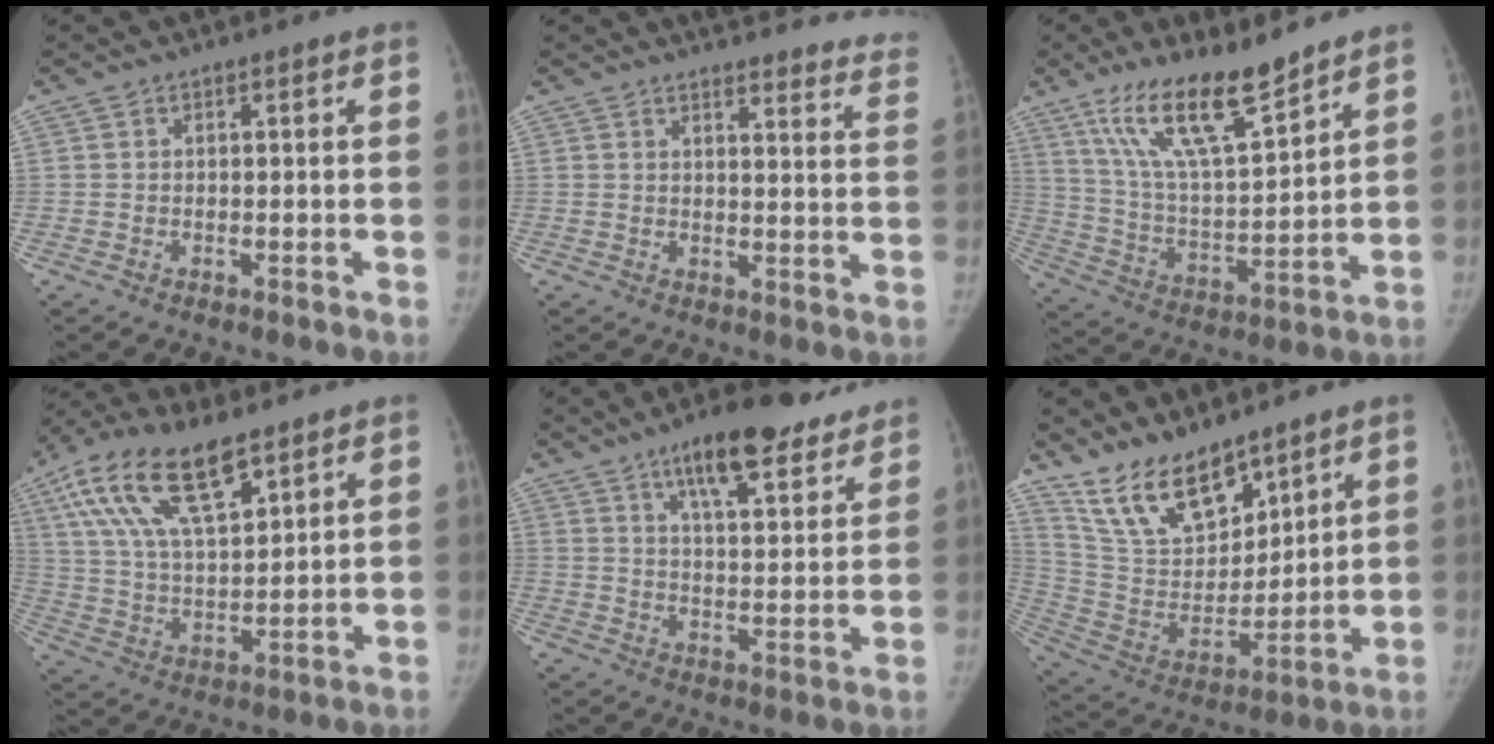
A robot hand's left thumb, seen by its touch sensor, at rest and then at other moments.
{"total": 23.2, "force": [21.8, 4.6, 6.5], "torque": [-0.050, -0.138, 0.228]}
{"total": 16.5, "force": [11.7, 4.2, 10.9], "torque": [-0.172, -0.065, 0.228]}
{"total": 18.4, "force": [10.1, 7.7, 13.3], "torque": [-0.236, -0.020, 0.192]}
{"total": 15.4, "force": [10.7, 4.9, 10.0], "torque": [-0.113, -0.042, 0.163]}
{"total": 16.0, "force": [12.3, 7.1, 7.5], "torque": [-0.096, -0.070, 0.244]}